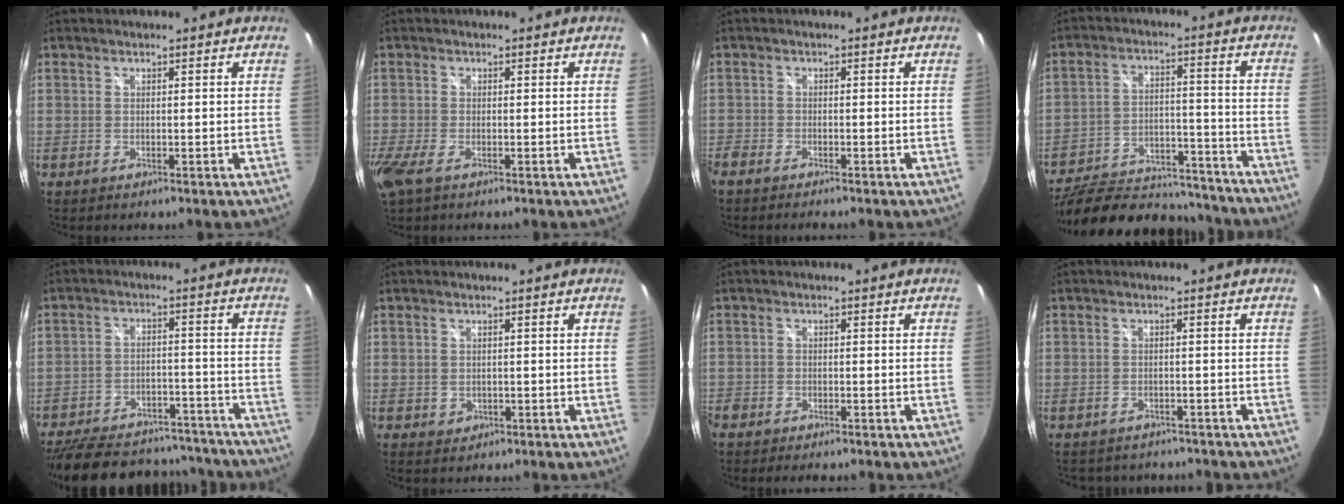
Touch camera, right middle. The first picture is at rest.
{"total": 4.4, "force": [-2.4, 1.4, 3.4], "torque": [-0.080, -0.019, -0.046]}
{"total": 2.4, "force": [-2.2, 0.4, 0.8], "torque": [-0.022, -0.012, -0.044]}
{"total": 25.2, "force": [-21.2, 9.1, 10.1], "torque": [-0.192, 0.006, -0.284]}
{"total": 27.6, "force": [-23.0, 10.5, 11.0], "torque": [-0.237, 0.011, -0.300]}
{"total": 1.5, "force": [-0.4, 1.4, 0.5], "torque": [-0.007, -0.002, -0.004]}
{"total": 3.6, "force": [-3.1, 1.4, 1.1], "torque": [-0.036, -0.014, -0.055]}
{"total": 7.0, "force": [-6.0, 3.1, 1.9], "torque": [-0.041, -0.011, -0.080]}